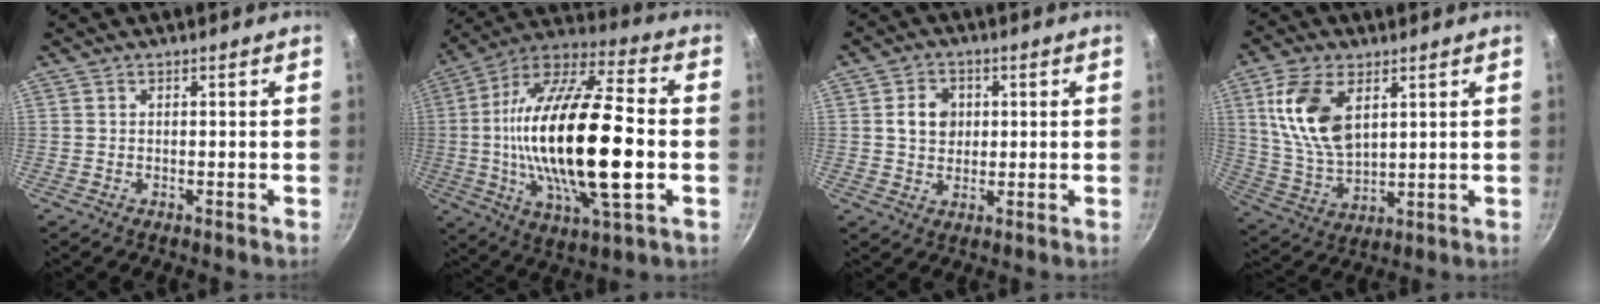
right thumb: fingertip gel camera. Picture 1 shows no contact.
{"total": 28.2, "force": [-2.0, 9.9, 26.3], "torque": [-0.489, 0.016, -0.044]}
{"total": 5.7, "force": [0.9, 4.8, 3.0], "torque": [-0.027, 0.003, 0.011]}
{"total": 13.7, "force": [4.7, 7.7, 10.3], "torque": [-0.190, -0.021, 0.100]}